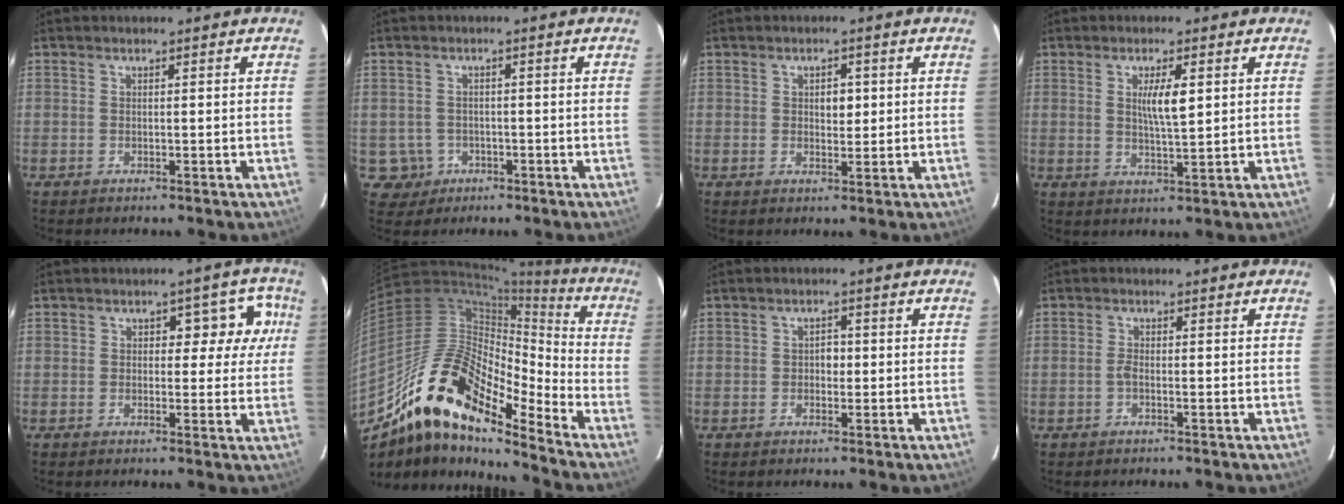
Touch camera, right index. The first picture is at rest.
{"total": 4.1, "force": [-1.1, 4.0, -0.2], "torque": [0.008, 0.010, -0.012]}
{"total": 2.6, "force": [0.5, 1.4, 2.1], "torque": [-0.029, 0.002, 0.009]}
{"total": 4.8, "force": [1.3, 0.6, 4.6], "torque": [-0.081, -0.005, 0.024]}
{"total": 6.4, "force": [1.5, 3.6, 5.0], "torque": [-0.036, 0.030, 0.015]}
{"total": 17.9, "force": [-12.7, 5.3, 11.5], "torque": [-0.197, 0.043, -0.223]}
{"total": 1.7, "force": [-0.1, 1.2, 1.3], "torque": [-0.016, 0.005, -0.003]}
{"total": 1.0, "force": [-0.4, 0.1, 0.9], "torque": [-0.020, 0.001, -0.010]}